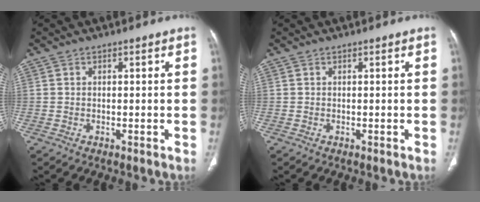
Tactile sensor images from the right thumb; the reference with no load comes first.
{"total": 0.0}